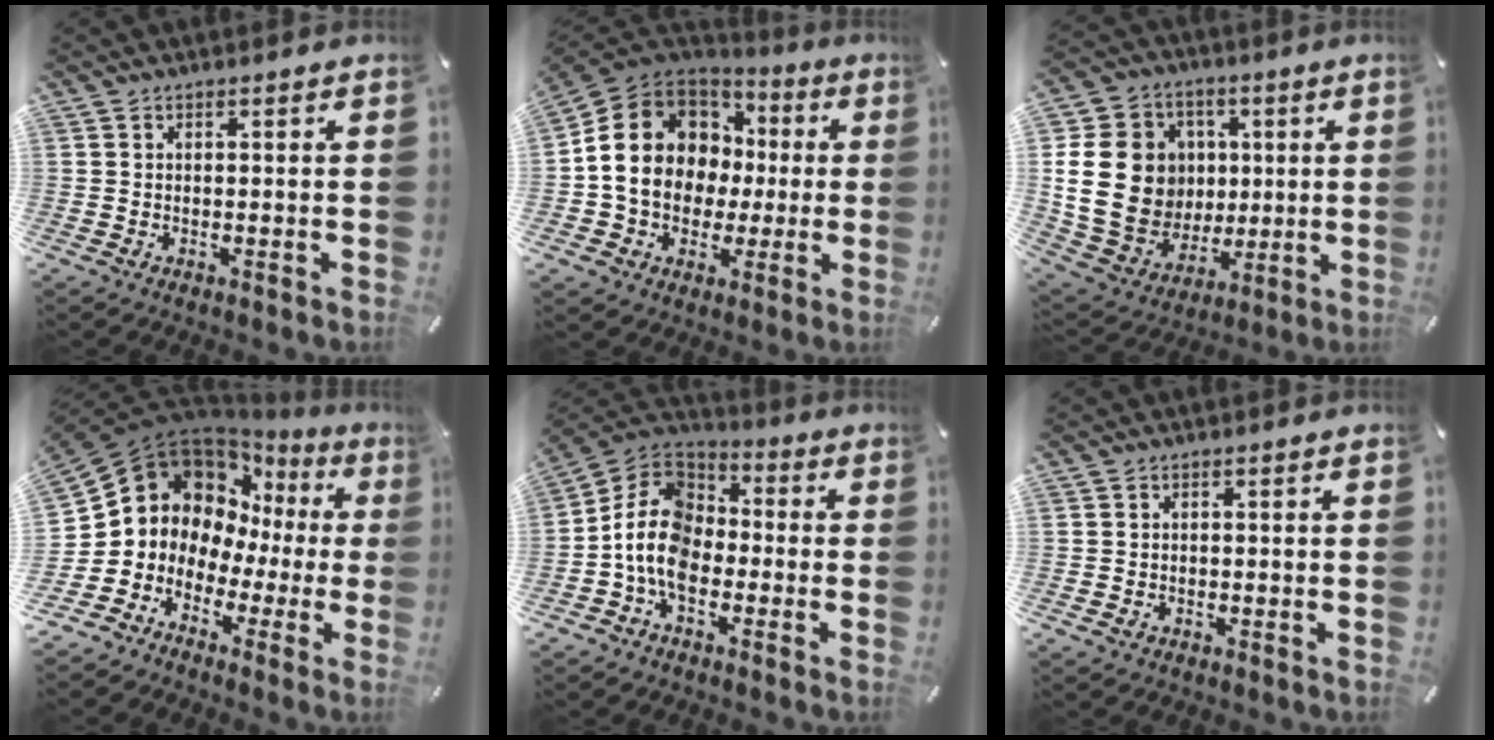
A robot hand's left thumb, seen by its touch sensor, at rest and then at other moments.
{"total": 15.4, "force": [-0.8, 13.7, 7.1], "torque": [-0.155, 0.011, -0.010]}
{"total": 20.4, "force": [2.5, 17.9, 9.5], "torque": [-0.190, -0.002, 0.067]}
{"total": 10.7, "force": [3.9, 9.5, 2.7], "torque": [-0.083, -0.061, 0.077]}
{"total": 11.9, "force": [-4.5, 8.6, 6.8], "torque": [-0.160, 0.028, -0.087]}
{"total": 1.0, "force": [-0.3, 0.8, 0.4], "torque": [-0.008, 0.003, -0.008]}